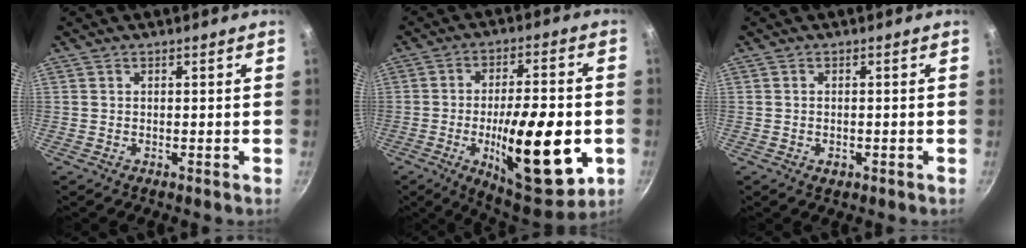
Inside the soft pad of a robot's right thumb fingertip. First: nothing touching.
{"total": 22.0, "force": [-5.0, 7.9, 19.9], "torque": [-0.282, 0.010, -0.067]}
{"total": 1.6, "force": [-0.6, 1.1, 1.0], "torque": [-0.016, 0.001, -0.010]}